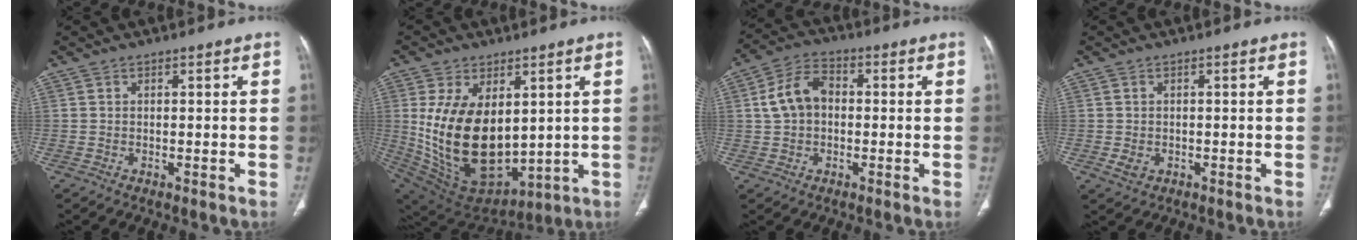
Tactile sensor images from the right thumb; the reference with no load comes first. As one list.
[{"total": 21.6, "force": [2.1, 12.8, 17.2], "torque": [-0.306, -0.031, 0.077]}, {"total": 8.3, "force": [0.6, 6.0, 5.8], "torque": [-0.101, 0.024, 0.003]}, {"total": 2.0, "force": [-0.5, 1.6, 1.1], "torque": [-0.020, -0.001, -0.002]}]